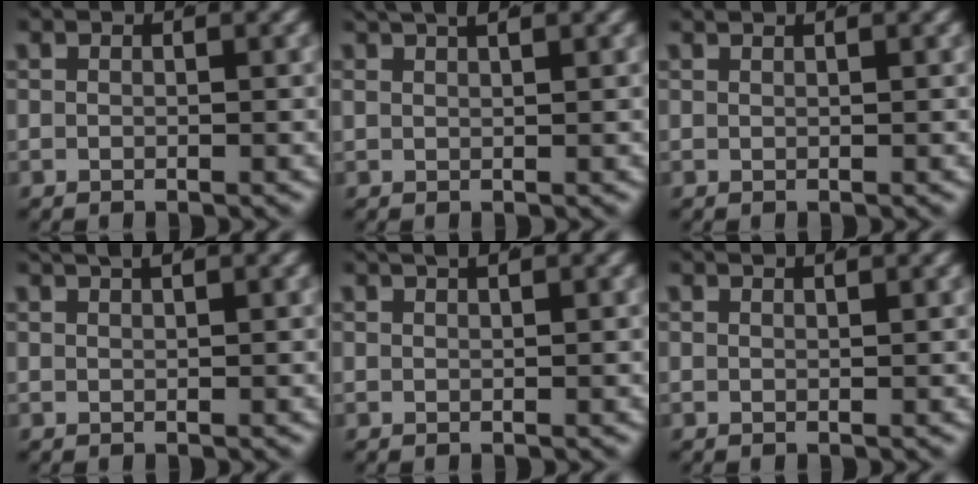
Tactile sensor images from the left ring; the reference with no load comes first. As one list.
[{"total": 2.5, "force": [2.0, -0.1, 1.4], "torque": [-0.018, 0.005, 0.037]}, {"total": 1.1, "force": [0.9, -0.5, 0.4], "torque": [0.002, 0.002, 0.018]}, {"total": 2.1, "force": [1.8, -0.3, 1.1], "torque": [-0.013, 0.005, 0.032]}, {"total": 1.7, "force": [1.4, -0.3, 0.9], "torque": [-0.008, 0.005, 0.026]}, {"total": 1.6, "force": [1.3, -0.4, 0.8], "torque": [-0.003, 0.003, 0.022]}]